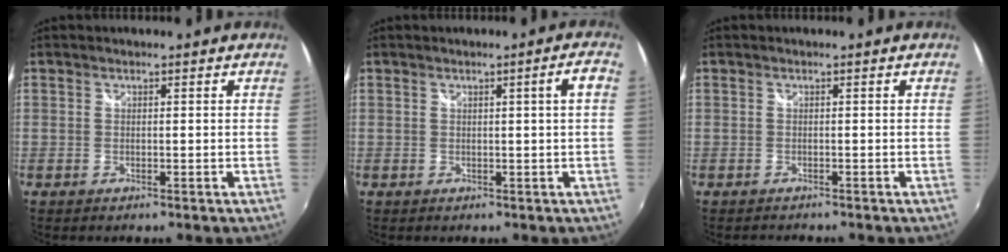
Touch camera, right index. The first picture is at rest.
{"total": 2.9, "force": [0.4, -0.7, 2.8], "torque": [-0.036, 0.006, 0.011]}
{"total": 1.4, "force": [-1.4, 0.2, 0.1], "torque": [-0.005, -0.010, -0.021]}